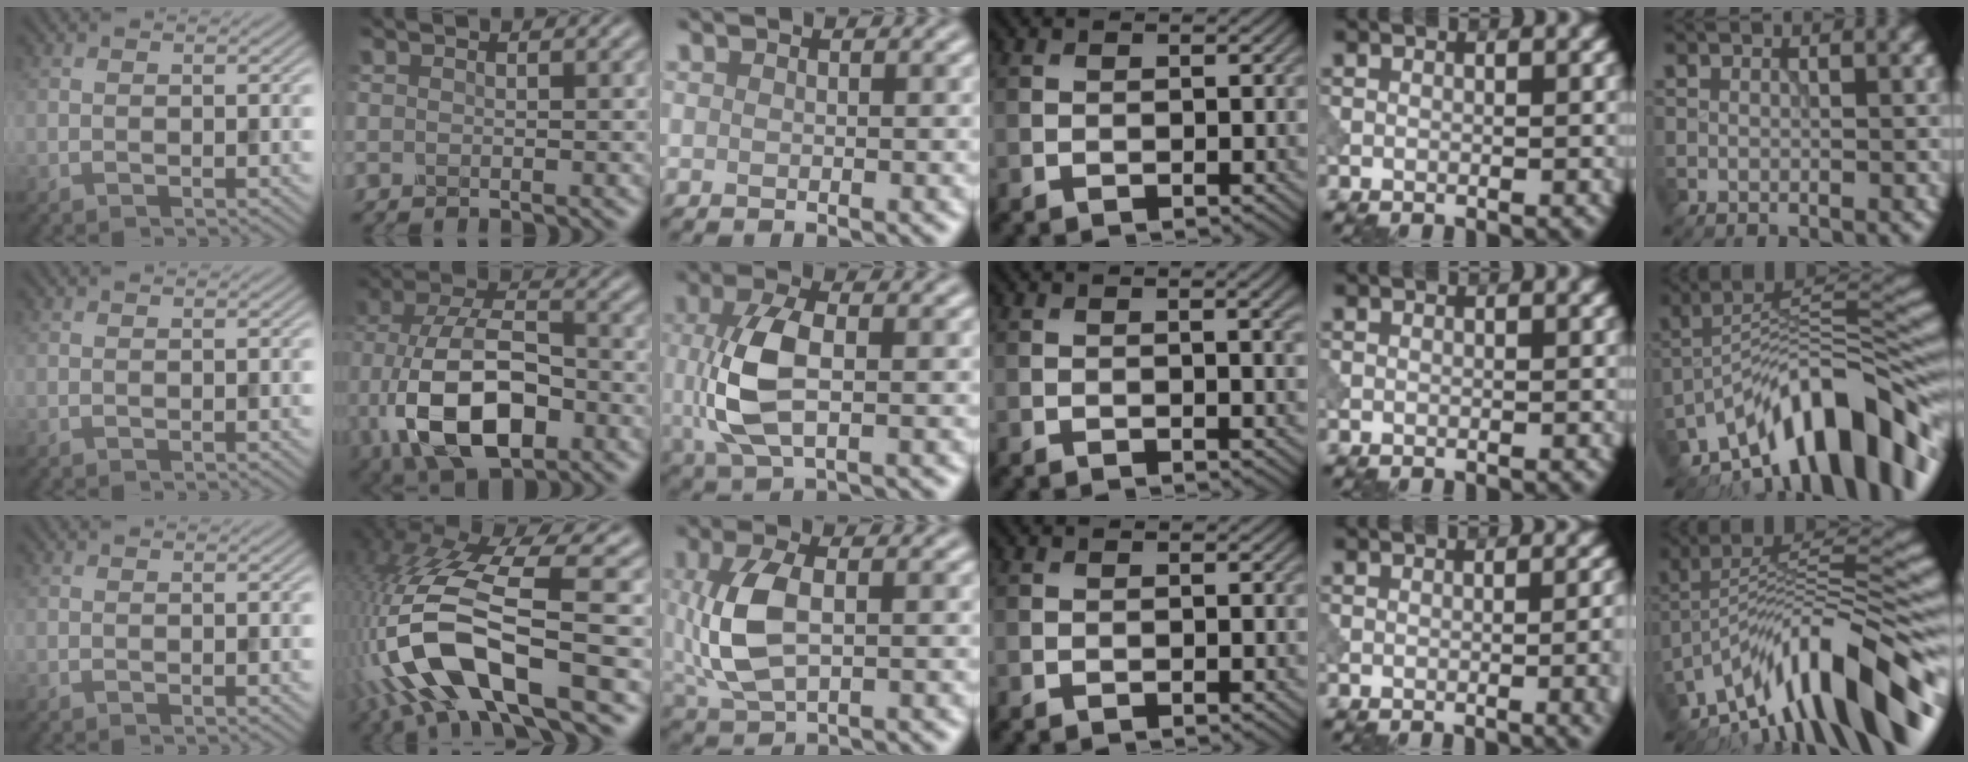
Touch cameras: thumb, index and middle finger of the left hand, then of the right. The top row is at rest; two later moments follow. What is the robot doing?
{"motion": "dispense", "object": "dispenser bottle"}